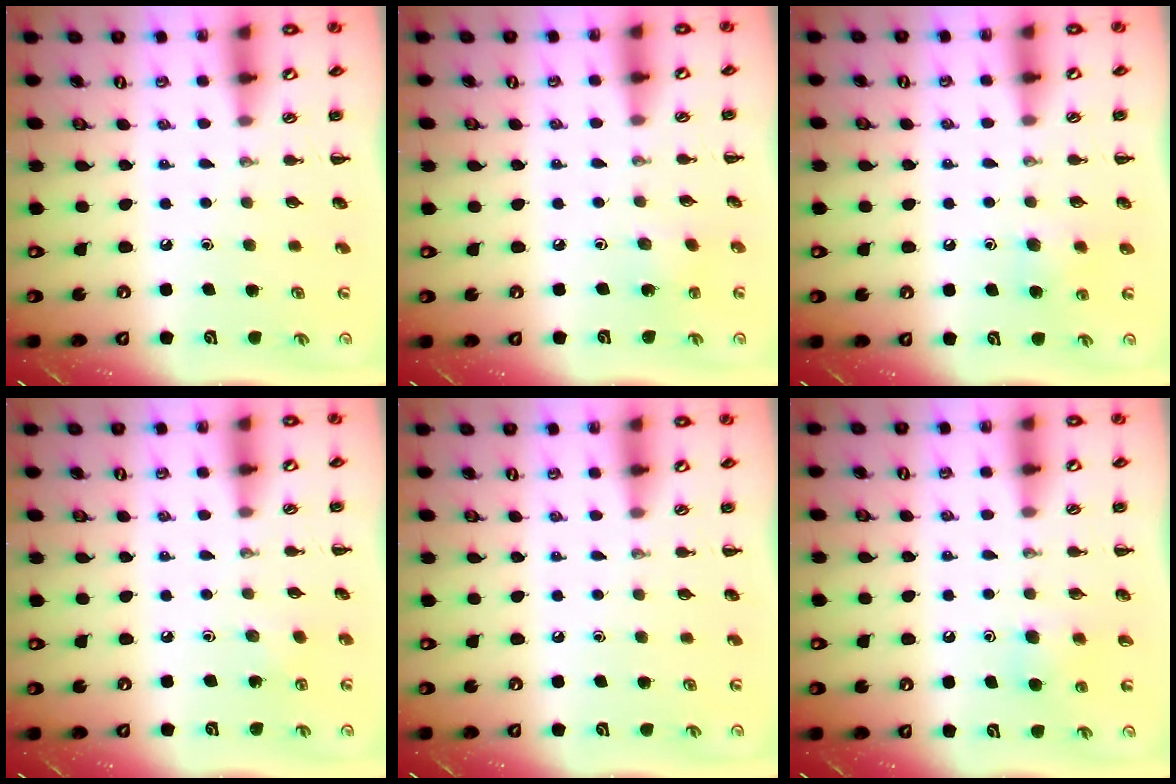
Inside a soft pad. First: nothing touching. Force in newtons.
{"total": 2.7, "press": 2.6, "slide": 0.8}
{"total": 7.9, "press": 7.7, "slide": 1.7}
{"total": 1.9, "press": 1.8, "slide": 0.6}
{"total": 0.0}
{"total": 4.8, "press": 4.6, "slide": 1.3}